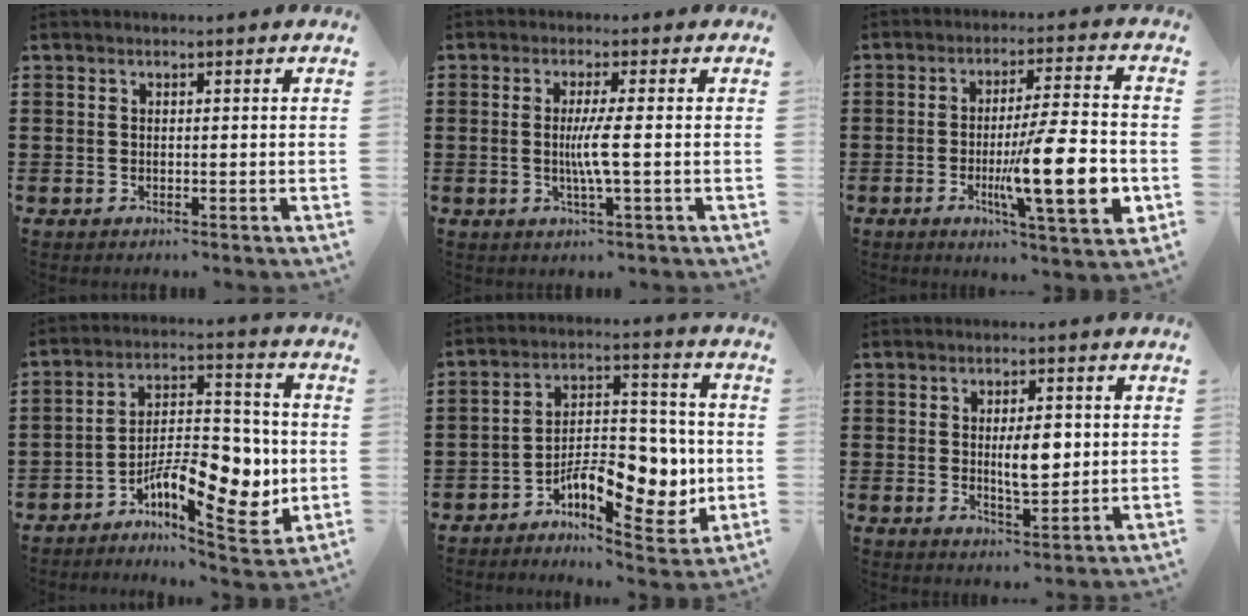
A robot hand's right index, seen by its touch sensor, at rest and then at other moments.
{"total": 4.5, "force": [-0.3, -0.2, 4.5], "torque": [-0.087, -0.011, -0.012]}
{"total": 15.0, "force": [-3.8, 2.8, 14.3], "torque": [-0.223, -0.017, -0.064]}
{"total": 12.5, "force": [-4.2, 5.8, 10.2], "torque": [-0.154, 0.001, -0.070]}
{"total": 11.1, "force": [-3.7, 6.0, 8.6], "torque": [-0.123, 0.008, -0.061]}
{"total": 5.8, "force": [0.4, 2.2, 5.3], "torque": [-0.086, -0.002, 0.002]}